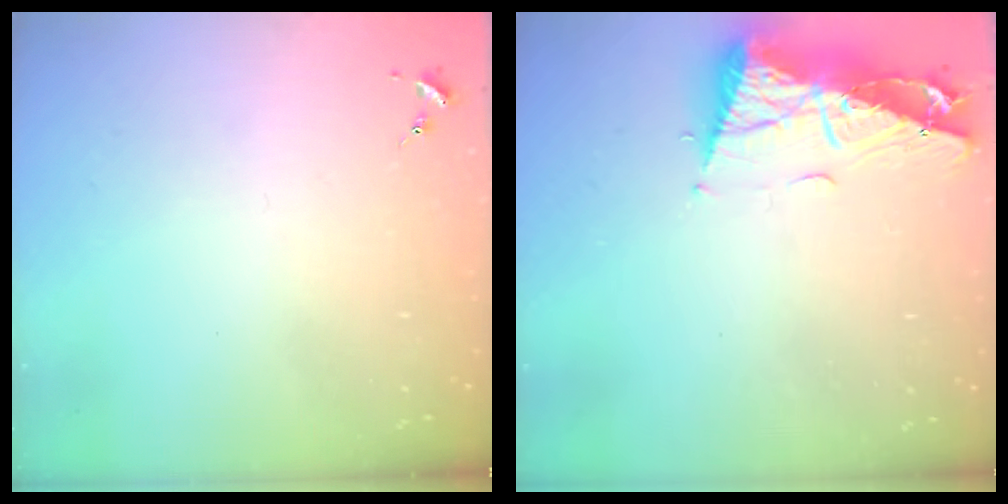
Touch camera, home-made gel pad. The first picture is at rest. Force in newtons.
{"total": 11.0, "press": 10.9, "slide": 1.3}